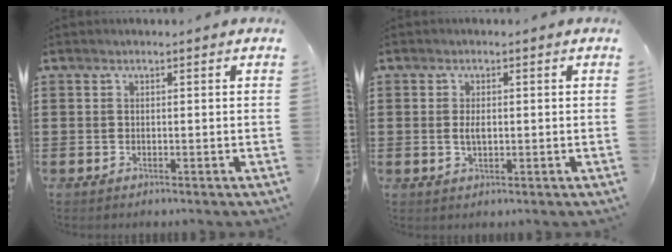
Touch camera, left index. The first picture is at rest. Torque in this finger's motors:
{"motor_torque": [2.14, 0.00, 0.02, 0.07]}